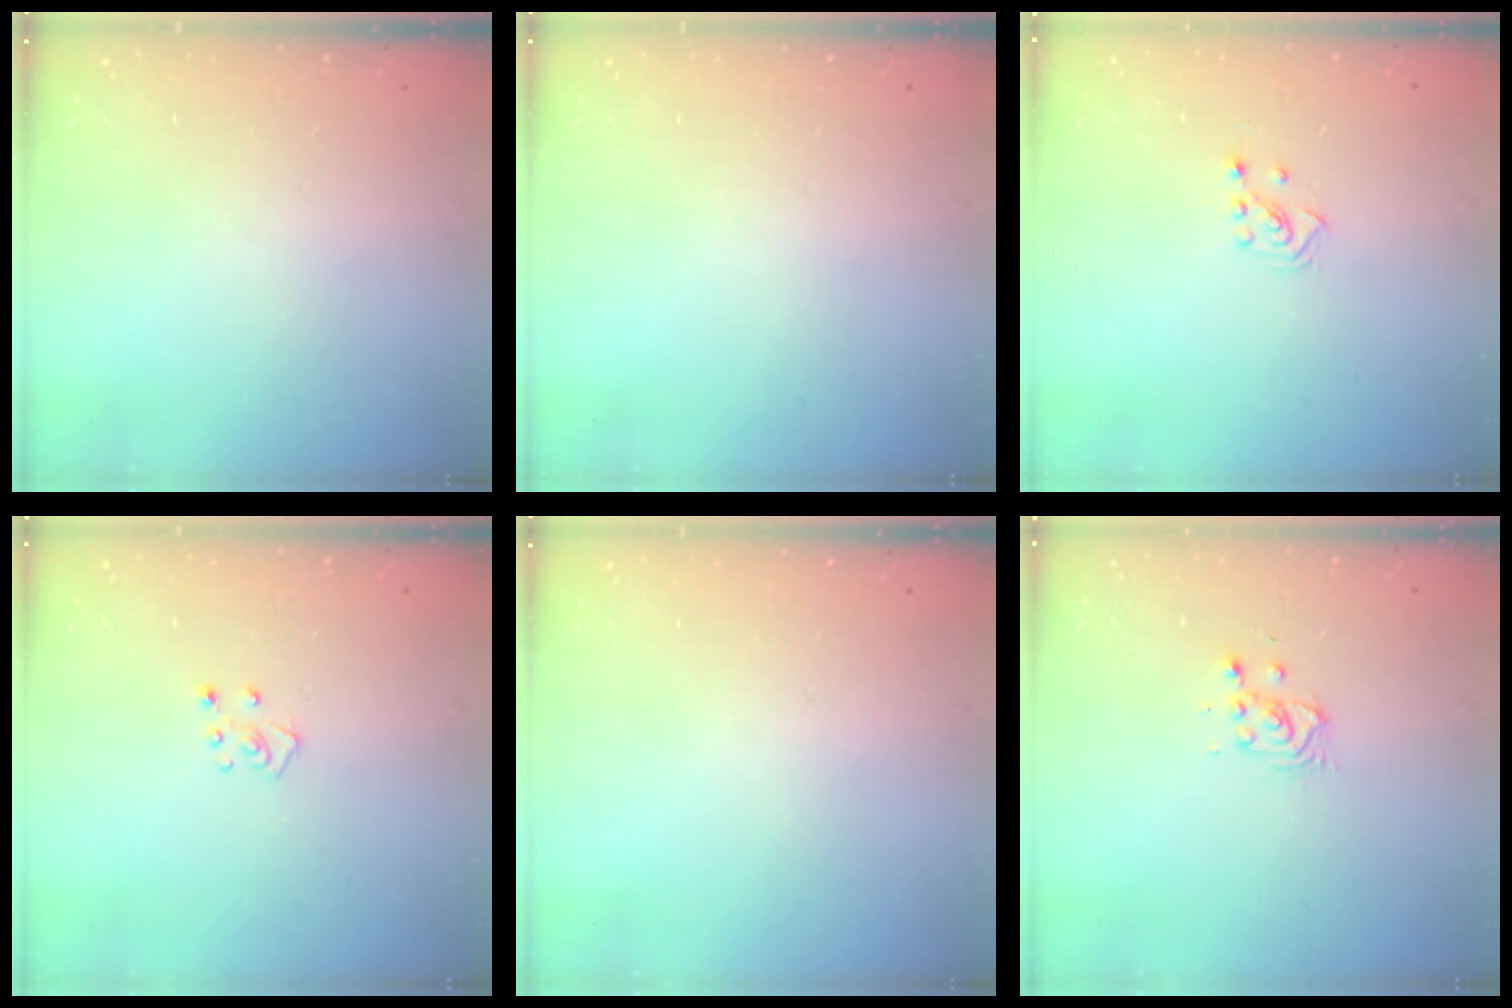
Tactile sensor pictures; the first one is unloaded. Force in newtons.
{"total": 0.0}
{"total": 2.3, "press": 2.2, "slide": 0.8}
{"total": 4.2, "press": 4.1, "slide": 0.3}
{"total": 0.0}
{"total": 3.3, "press": 3.3, "slide": 0.2}